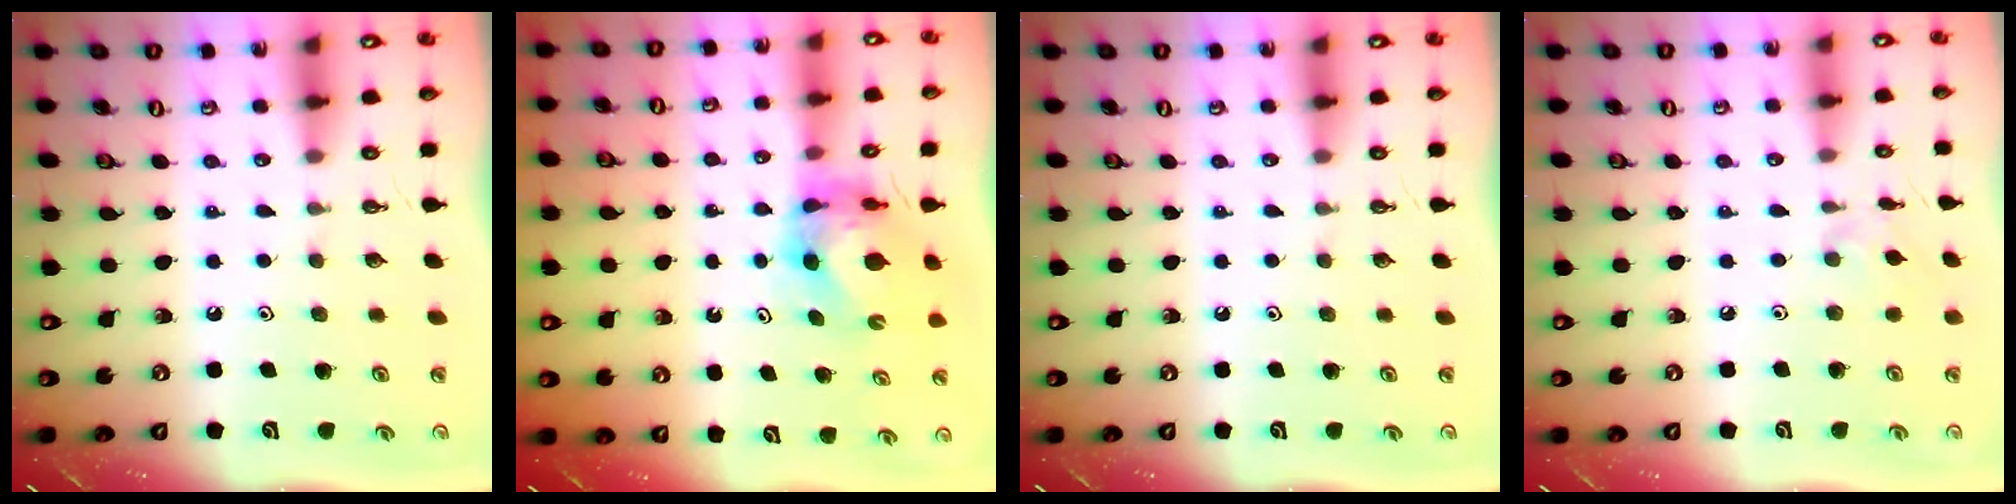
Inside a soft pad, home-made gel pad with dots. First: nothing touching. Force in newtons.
{"total": 7.4, "press": 7.3, "slide": 0.9}
{"total": 0.0}
{"total": 1.8, "press": 1.7, "slide": 0.5}